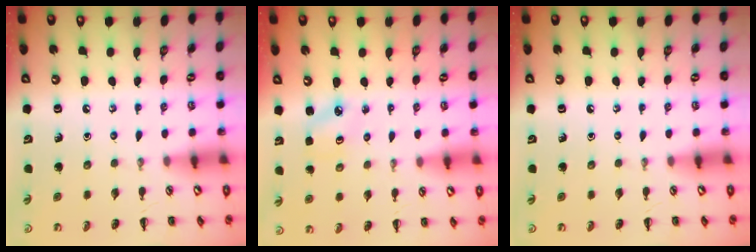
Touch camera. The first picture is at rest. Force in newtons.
{"total": 2.5, "press": 2.4, "slide": 0.6}
{"total": 0.0}